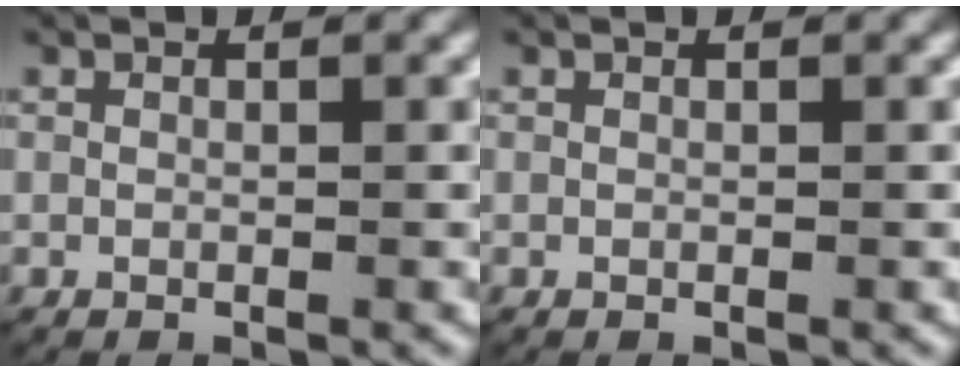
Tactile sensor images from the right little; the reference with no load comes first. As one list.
[{"total": 0.0}]